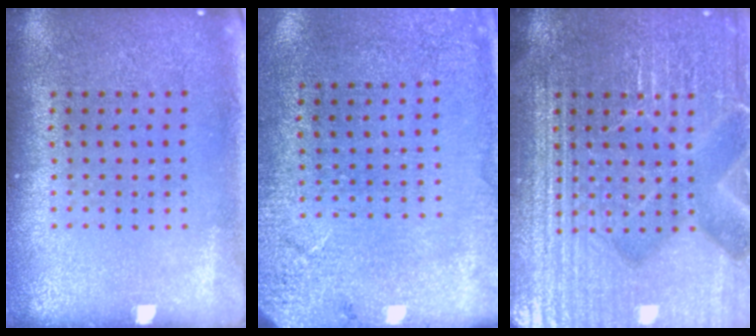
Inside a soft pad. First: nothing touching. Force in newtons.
{"total": 2.6, "press": 2.3, "slide": 1.2}
{"total": 7.6, "press": 7.5, "slide": 1.1}